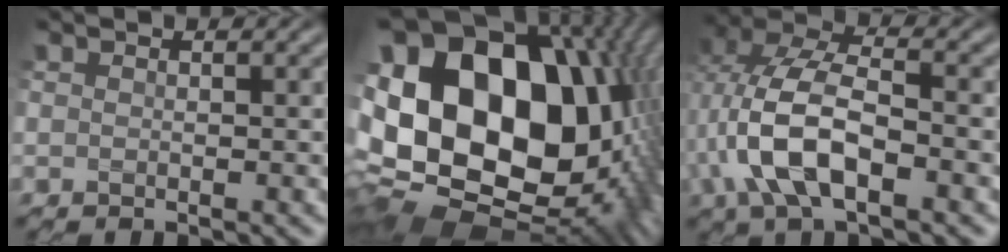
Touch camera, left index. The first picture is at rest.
{"total": 23.0, "force": [2.2, 16.6, 15.8], "torque": [-0.319, -0.012, 0.057]}
{"total": 7.9, "force": [-1.6, 3.8, 6.8], "torque": [-0.151, 0.014, -0.037]}